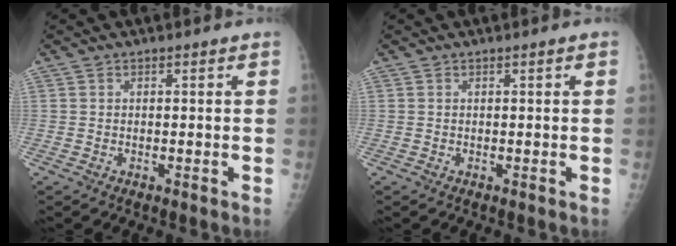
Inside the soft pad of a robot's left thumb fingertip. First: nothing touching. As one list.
[{"total": 0.0}]